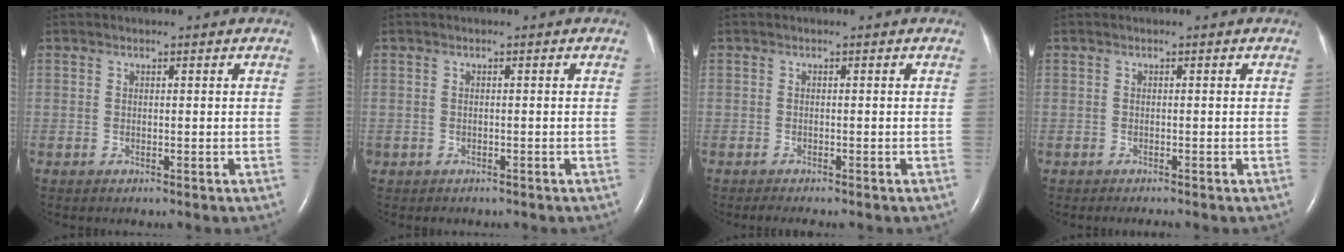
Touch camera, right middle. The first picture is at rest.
{"total": 1.0, "force": [-0.8, 0.7, 0.1], "torque": [-0.012, 0.002, -0.008]}
{"total": 2.2, "force": [-1.8, 0.2, 1.1], "torque": [-0.018, -0.006, -0.024]}
{"total": 0.8, "force": [-0.7, 0.0, 0.3], "torque": [-0.011, -0.004, -0.011]}